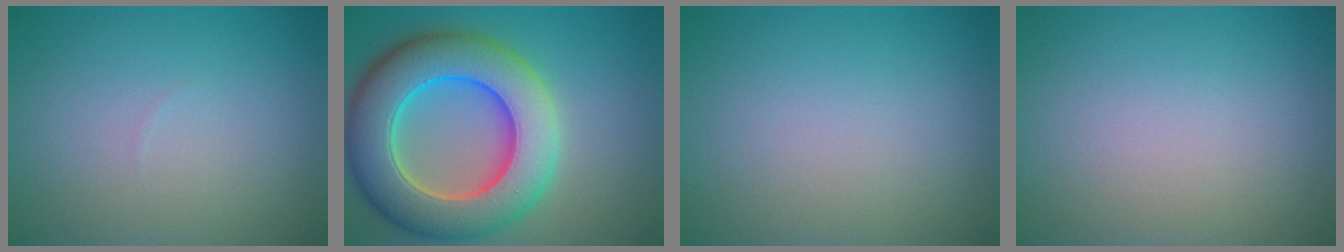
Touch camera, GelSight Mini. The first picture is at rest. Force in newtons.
{"total": 11.6, "press": 11.6, "slide": 0.7}
{"total": 0.0}
{"total": 0.0}